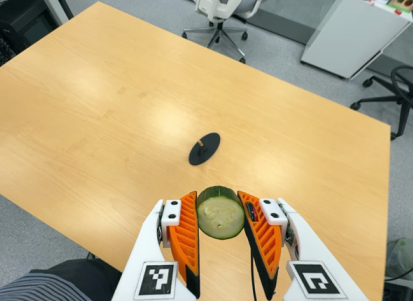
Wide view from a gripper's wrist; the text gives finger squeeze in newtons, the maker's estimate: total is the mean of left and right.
{"total": 10.4, "left": 10.1, "right": 10.7}